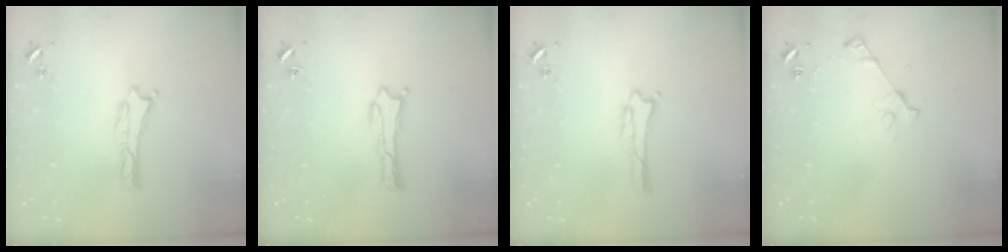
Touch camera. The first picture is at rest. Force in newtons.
{"total": 0.0}
{"total": 0.0}
{"total": 3.4, "press": 3.3, "slide": 0.2}